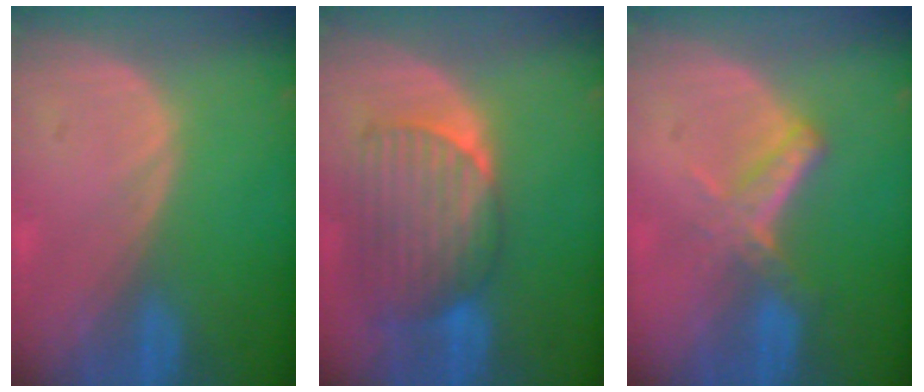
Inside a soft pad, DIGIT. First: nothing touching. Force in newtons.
{"total": 9.0, "press": 8.4, "slide": 3.3}
{"total": 5.6, "press": 4.7, "slide": 3.0}